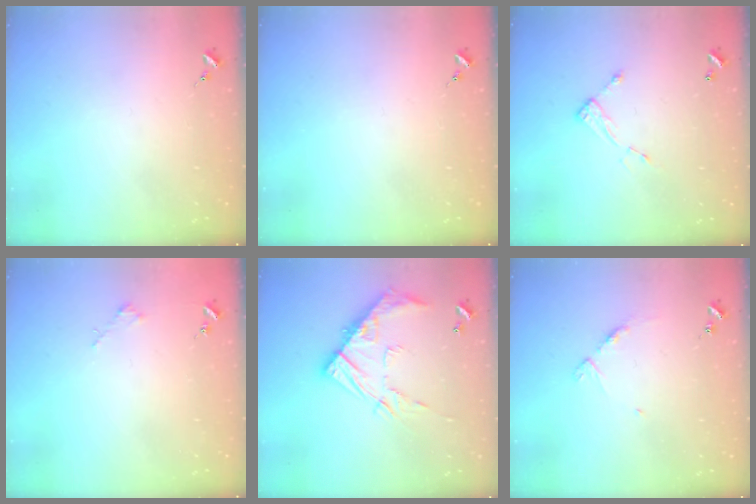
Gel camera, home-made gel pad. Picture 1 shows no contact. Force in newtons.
{"total": 0.0}
{"total": 4.7, "press": 4.6, "slide": 0.4}
{"total": 1.8, "press": 1.8, "slide": 0.2}
{"total": 15.0, "press": 15.0, "slide": 1.0}
{"total": 4.7, "press": 4.6, "slide": 0.5}